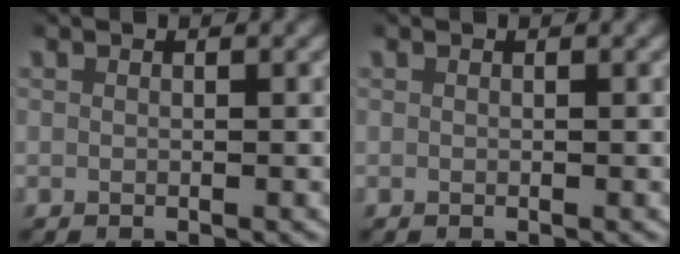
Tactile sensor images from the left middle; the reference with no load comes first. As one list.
[{"total": 0.0}]